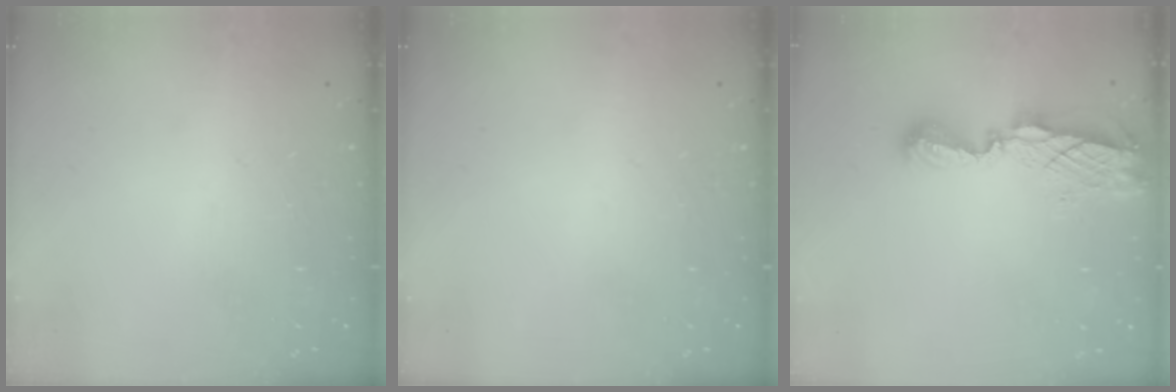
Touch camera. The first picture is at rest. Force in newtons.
{"total": 0.0}
{"total": 8.5, "press": 8.5, "slide": 0.3}